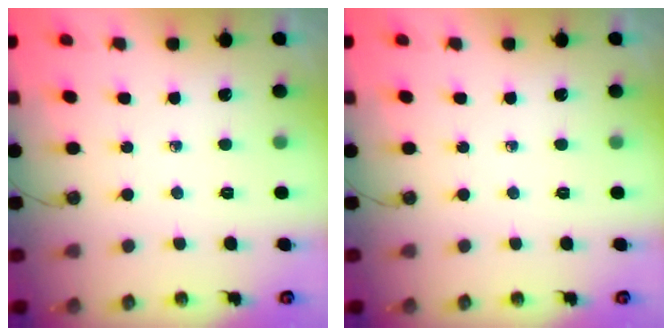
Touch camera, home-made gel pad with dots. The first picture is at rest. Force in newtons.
{"total": 0.0}